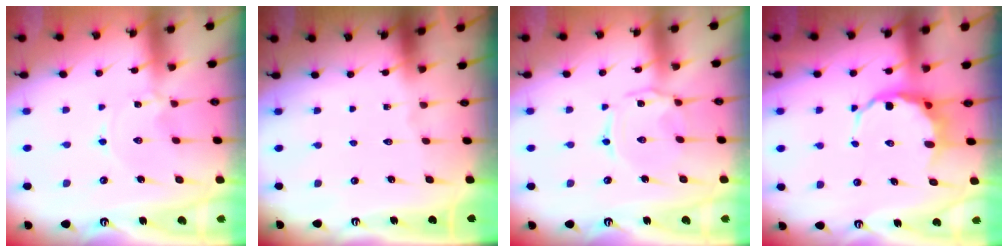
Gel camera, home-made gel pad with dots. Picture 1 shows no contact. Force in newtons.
{"total": 0.0}
{"total": 2.1, "press": 2.0, "slide": 0.4}
{"total": 6.4, "press": 6.2, "slide": 1.6}